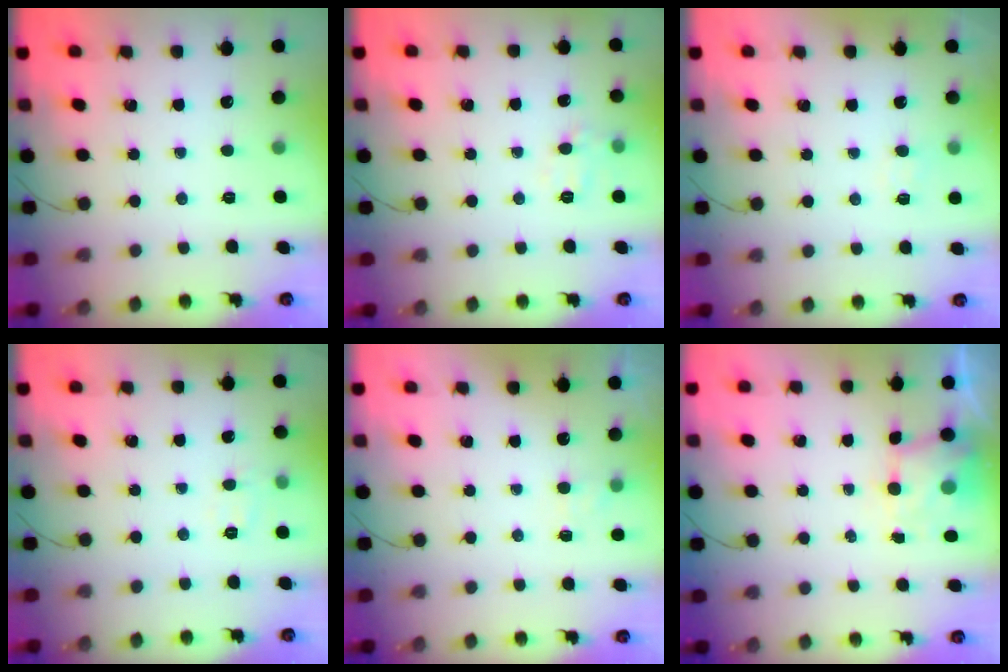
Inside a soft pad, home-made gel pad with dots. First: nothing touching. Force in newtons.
{"total": 6.9, "press": 6.8, "slide": 1.0}
{"total": 4.9, "press": 4.7, "slide": 1.3}
{"total": 5.7, "press": 5.6, "slide": 1.1}
{"total": 4.0, "press": 3.8, "slide": 1.2}
{"total": 4.7, "press": 4.7, "slide": 0.8}